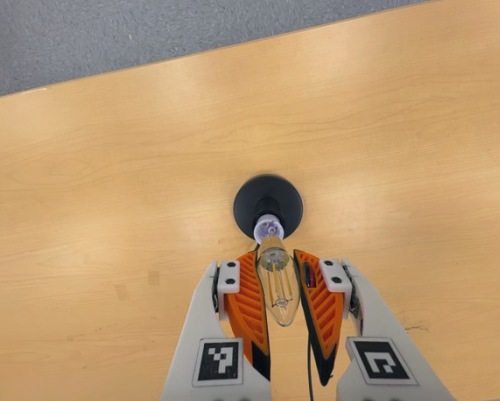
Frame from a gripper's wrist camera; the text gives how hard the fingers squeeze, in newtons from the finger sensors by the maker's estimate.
{"total": 21.5, "left": 23.7, "right": 19.3}